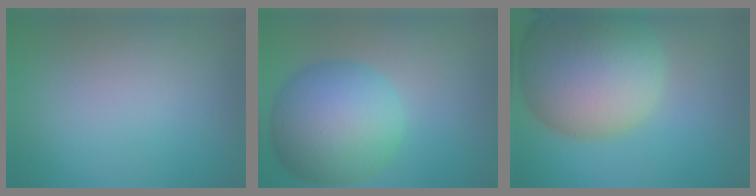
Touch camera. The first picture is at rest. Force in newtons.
{"total": 10.0, "press": 10.0, "slide": 0.1}
{"total": 14.8, "press": 14.8, "slide": 1.0}